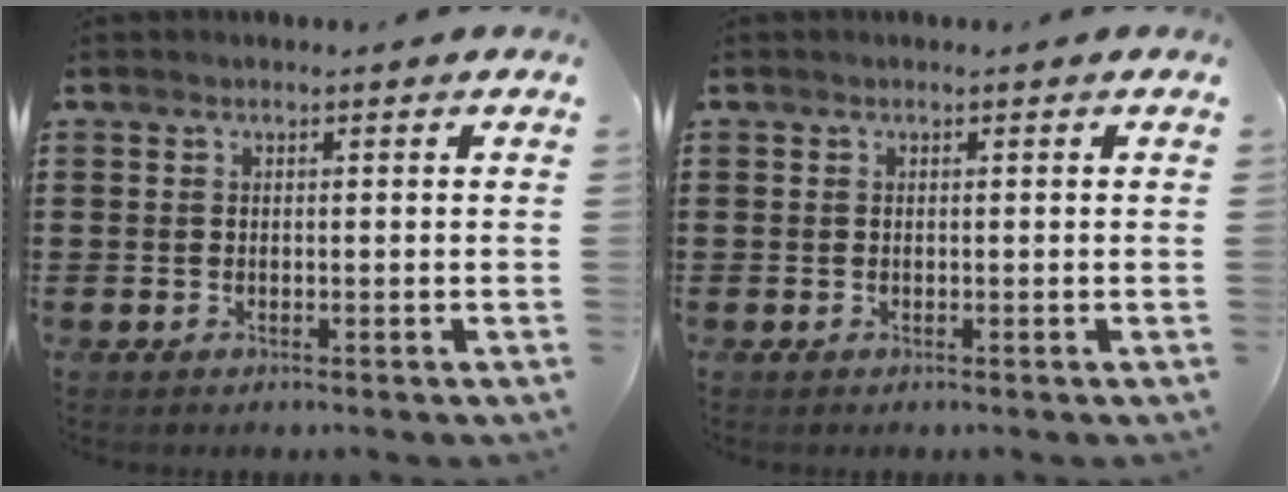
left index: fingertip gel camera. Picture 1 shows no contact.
{"total": 0.0}